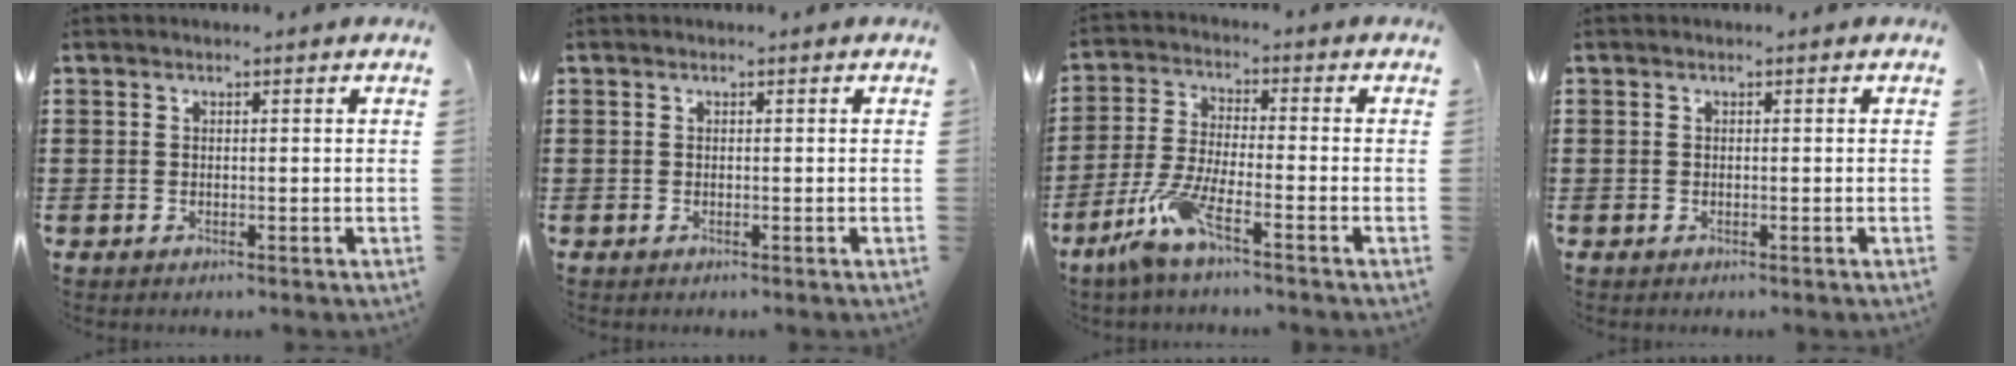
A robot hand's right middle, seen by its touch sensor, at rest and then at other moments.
{"total": 0.0}
{"total": 7.0, "force": [-4.8, 0.6, 5.0], "torque": [-0.122, -0.016, -0.096]}
{"total": 0.0}